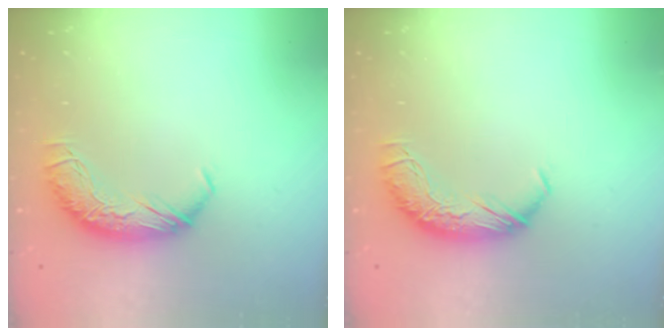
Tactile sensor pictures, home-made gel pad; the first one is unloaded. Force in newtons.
{"total": 0.0}